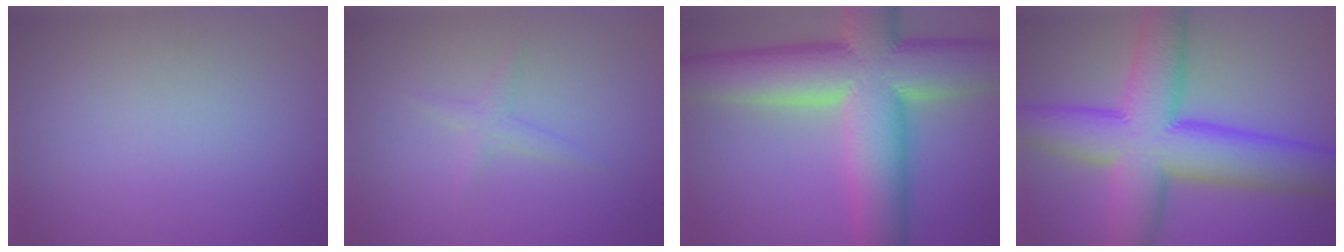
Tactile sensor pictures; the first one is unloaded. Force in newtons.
{"total": 1.3, "press": 1.3, "slide": 0.1}
{"total": 15.0, "press": 15.0, "slide": 1.0}
{"total": 12.2, "press": 12.2, "slide": 0.2}